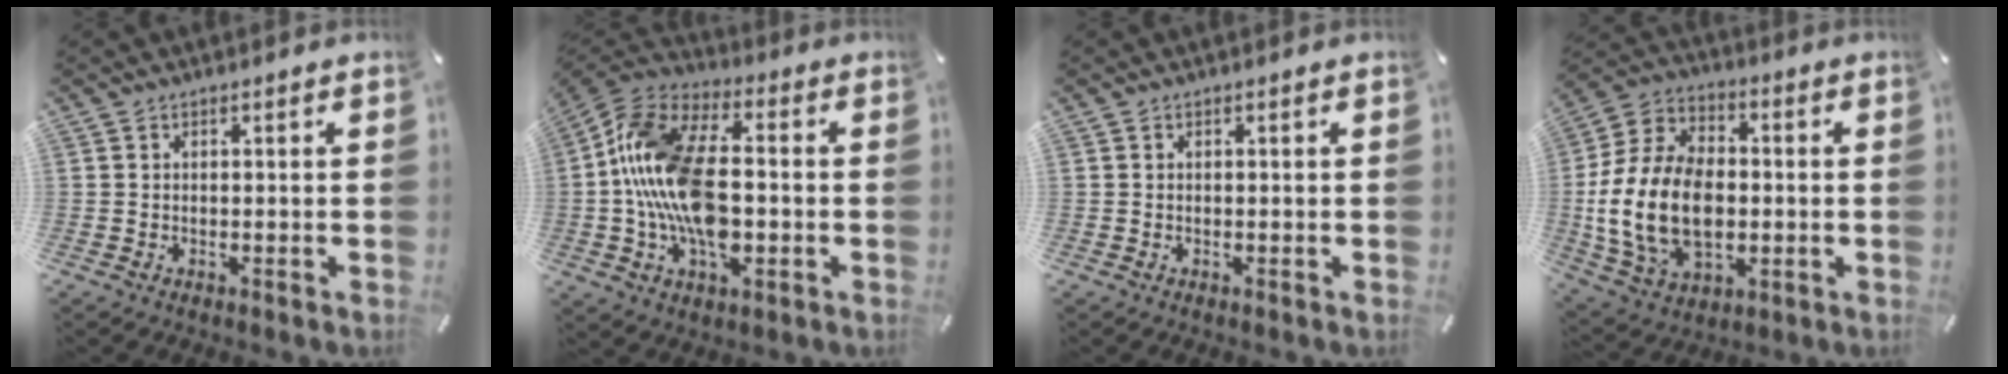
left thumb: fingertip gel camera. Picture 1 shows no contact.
{"total": 18.4, "force": [-2.7, 11.1, 14.4], "torque": [-0.310, 0.010, -0.051]}
{"total": 0.0}
{"total": 19.6, "force": [-2.5, 13.9, 13.5], "torque": [-0.302, 0.006, -0.046]}